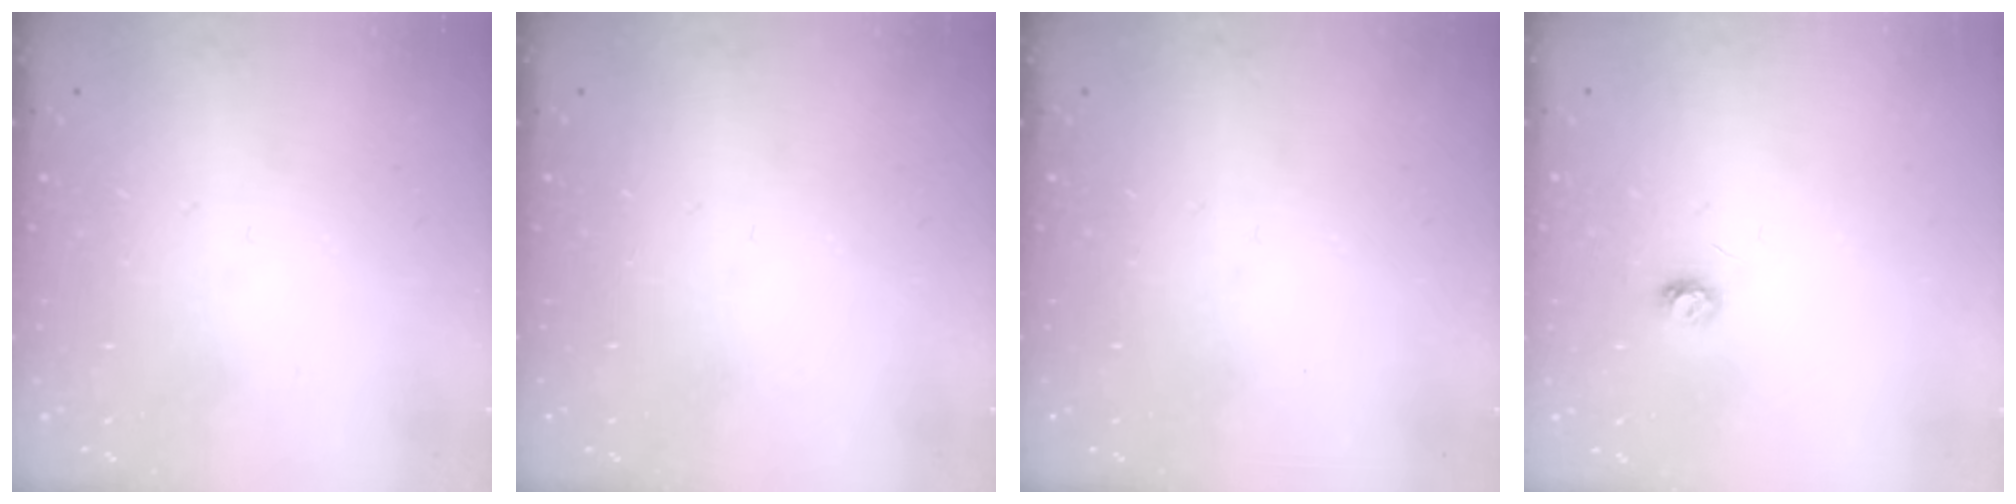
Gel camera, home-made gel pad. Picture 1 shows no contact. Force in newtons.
{"total": 0.0}
{"total": 0.0}
{"total": 3.4, "press": 3.4, "slide": 0.3}